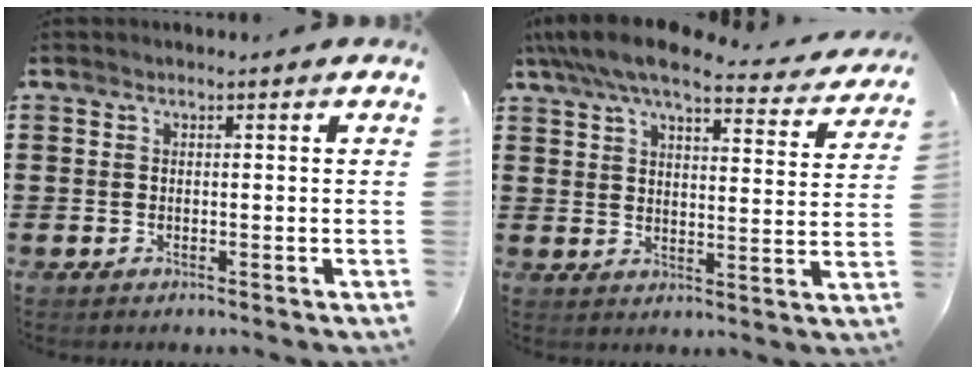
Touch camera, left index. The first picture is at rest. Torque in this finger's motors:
{"motor_torque": [2.14, 0.00, 0.31, 0.00]}